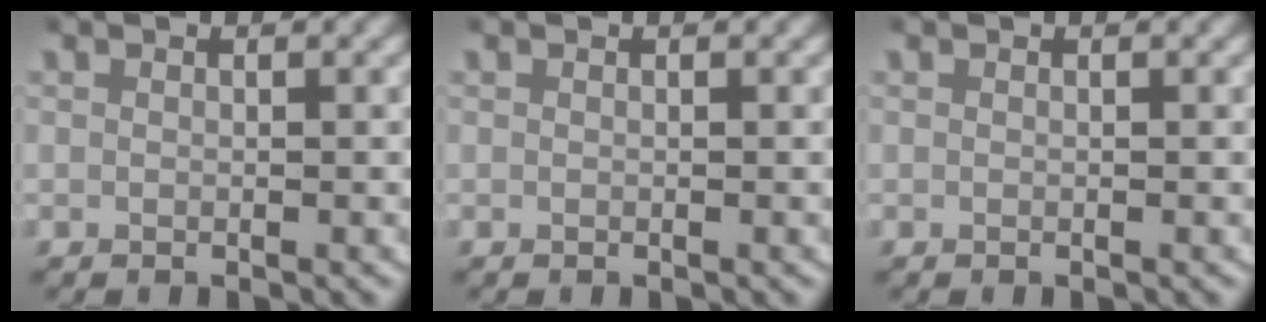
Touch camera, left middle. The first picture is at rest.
{"total": 0.0}
{"total": 0.0}